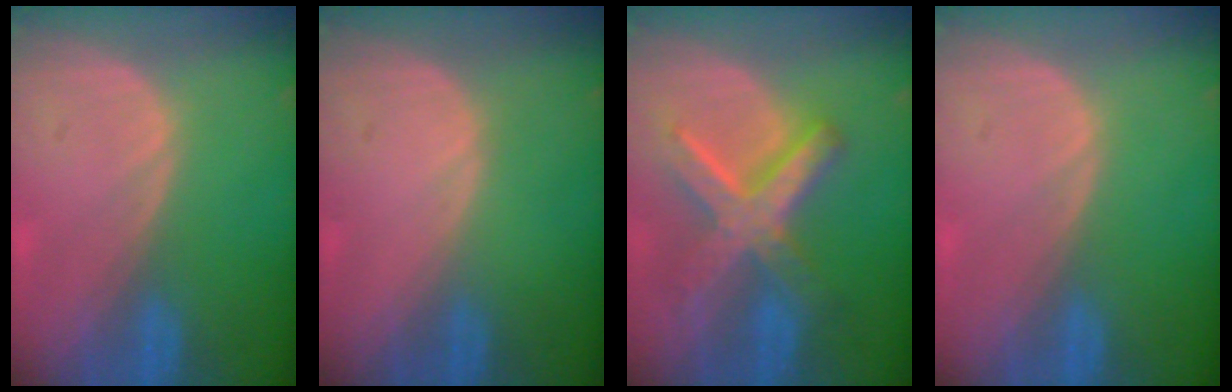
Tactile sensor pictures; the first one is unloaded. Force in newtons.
{"total": 0.0}
{"total": 8.9, "press": 8.9, "slide": 0.7}
{"total": 0.0}